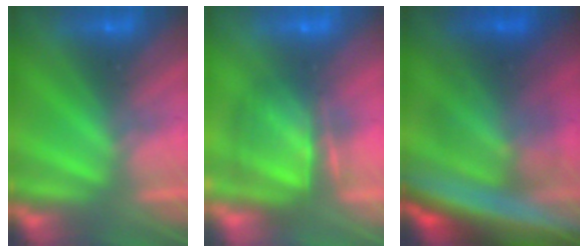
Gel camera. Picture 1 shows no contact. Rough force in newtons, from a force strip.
{"total": 7.2}
{"total": 8.7}